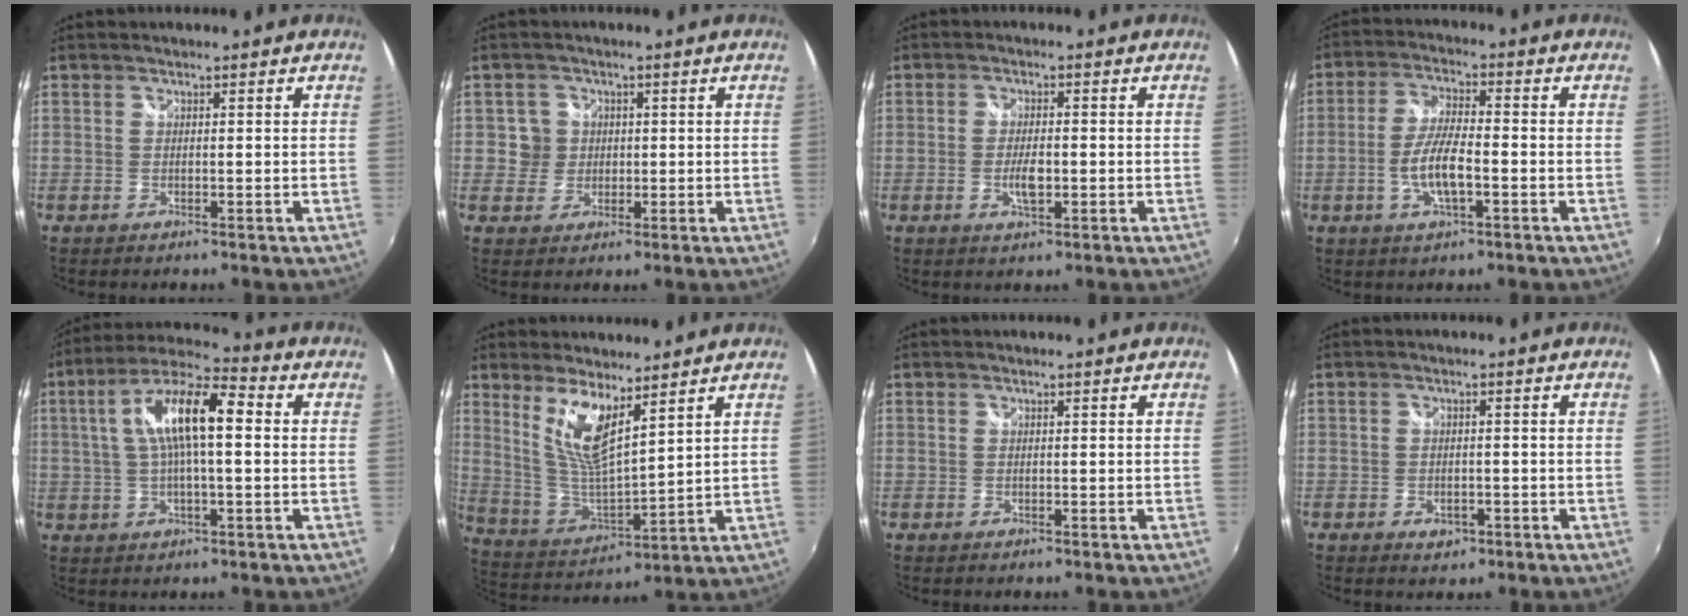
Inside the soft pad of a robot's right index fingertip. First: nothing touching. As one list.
[{"total": 3.7, "force": [0.1, 3.7, 0.1], "torque": [0.008, 0.012, 0.001]}, {"total": 3.9, "force": [-1.0, 1.6, 3.4], "torque": [-0.068, -0.004, -0.018]}, {"total": 7.6, "force": [-2.4, 2.1, 6.9], "torque": [-0.140, 0.000, -0.045]}, {"total": 13.3, "force": [1.8, 3.8, 12.6], "torque": [-0.234, 0.024, 0.024]}, {"total": 10.9, "force": [6.6, 2.6, 8.2], "torque": [-0.158, -0.011, 0.137]}, {"total": 0.0}, {"total": 3.1, "force": [-1.7, 2.1, 1.5], "torque": [-0.032, -0.005, -0.024]}]